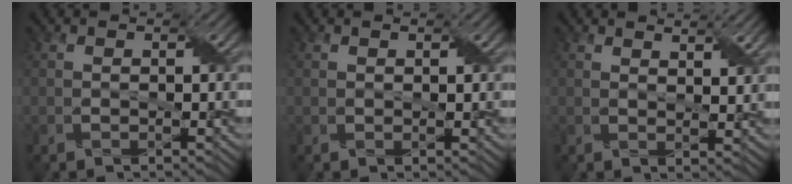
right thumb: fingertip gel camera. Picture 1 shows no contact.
{"total": 0.8, "force": [0.6, -0.5, 0.4], "torque": [-0.005, 0.000, 0.019]}
{"total": 2.4, "force": [1.9, -0.3, 1.4], "torque": [-0.026, -0.004, 0.043]}